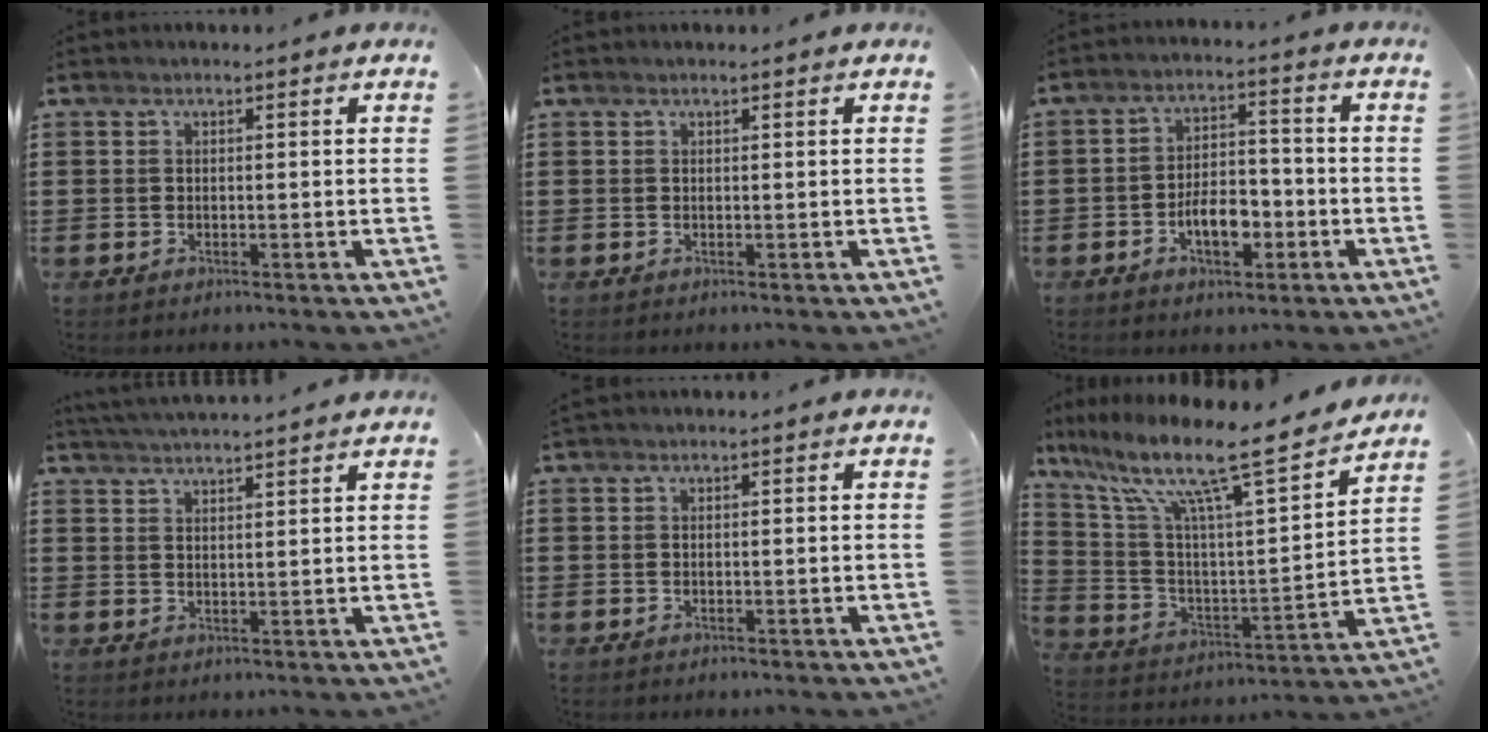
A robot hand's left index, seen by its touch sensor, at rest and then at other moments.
{"total": 0.0}
{"total": 6.5, "force": [-2.6, 3.3, 4.9], "torque": [-0.080, 0.001, -0.052]}
{"total": 3.2, "force": [3.2, -0.6, 0.3], "torque": [-0.015, -0.011, 0.058]}
{"total": 0.0}
{"total": 13.5, "force": [9.7, 1.4, 9.2], "torque": [-0.201, -0.062, 0.151]}